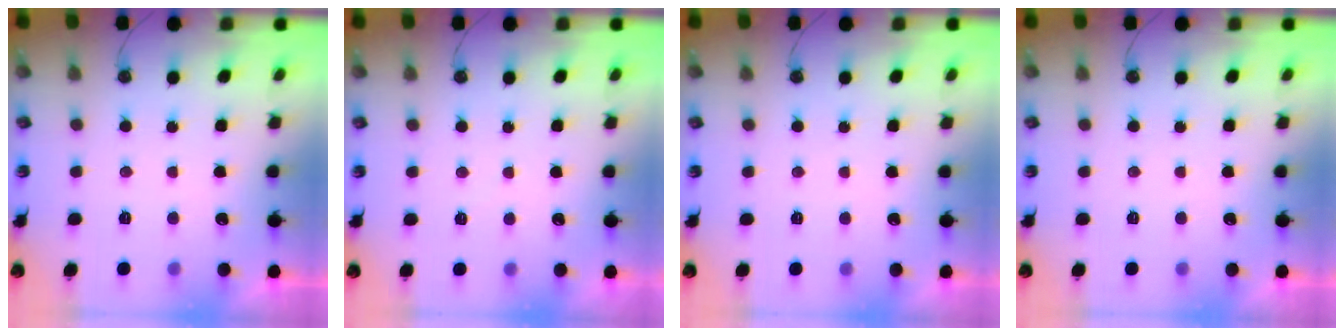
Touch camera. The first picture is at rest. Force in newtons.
{"total": 2.9, "press": 2.9, "slide": 0.4}
{"total": 0.0}
{"total": 0.0}